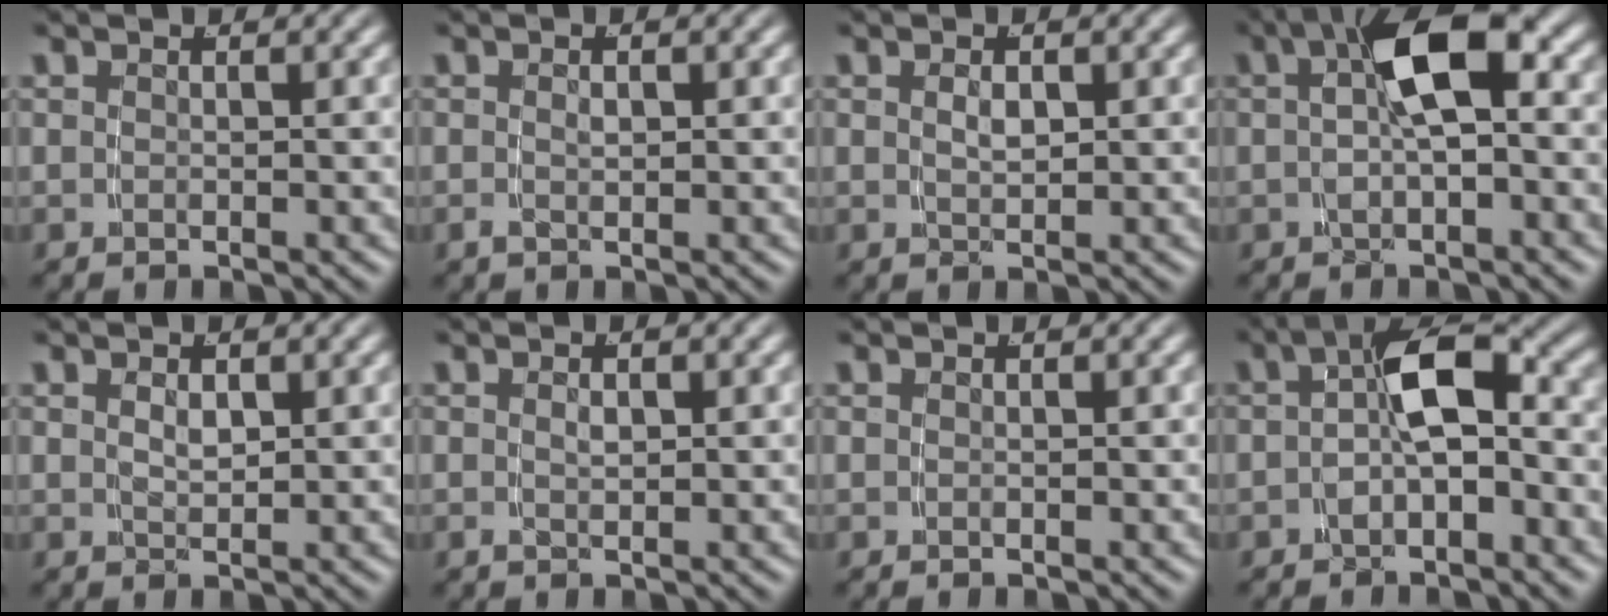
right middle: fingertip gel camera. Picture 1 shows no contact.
{"total": 0.9, "force": [-0.5, 0.1, 0.7], "torque": [-0.022, -0.005, -0.003]}
{"total": 1.3, "force": [0.2, 0.0, 1.3], "torque": [-0.019, -0.004, 0.010]}
{"total": 7.2, "force": [0.4, 2.9, 6.6], "torque": [-0.105, 0.015, 0.006]}
{"total": 1.3, "force": [0.4, 0.1, 1.2], "torque": [-0.014, -0.004, 0.015]}
{"total": 0.8, "force": [-0.2, 0.0, 0.8], "torque": [-0.020, -0.003, 0.001]}
{"total": 0.0}
{"total": 5.5, "force": [-1.2, 2.4, 4.7], "torque": [-0.076, -0.001, -0.017]}